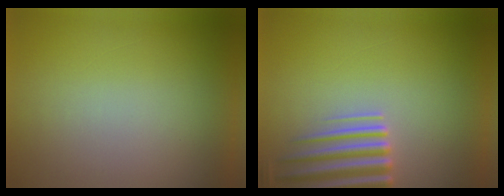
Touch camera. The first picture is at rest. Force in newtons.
{"total": 5.5}